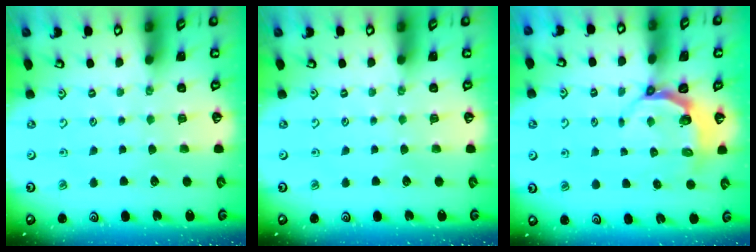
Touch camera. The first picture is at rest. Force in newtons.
{"total": 0.0}
{"total": 4.8, "press": 3.7, "slide": 3.1}